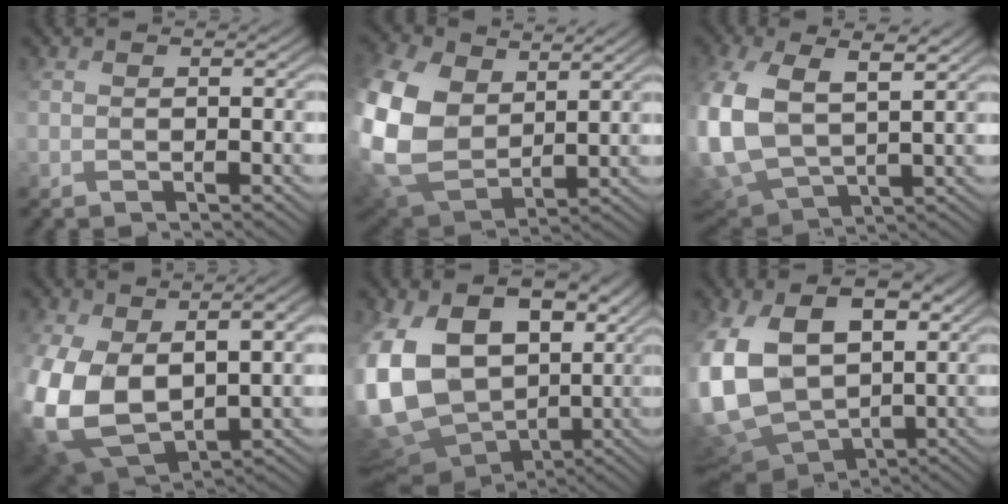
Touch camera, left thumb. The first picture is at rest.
{"total": 13.8, "force": [3.8, 10.0, 8.6], "torque": [-0.271, 0.015, 0.079]}
{"total": 12.9, "force": [3.1, 8.1, 9.6], "torque": [-0.273, -0.002, 0.066]}
{"total": 15.5, "force": [0.1, 10.2, 11.7], "torque": [-0.276, -0.034, 0.025]}
{"total": 17.6, "force": [2.9, 13.4, 11.1], "torque": [-0.262, -0.018, 0.078]}
{"total": 15.9, "force": [2.2, 11.8, 10.5], "torque": [-0.262, -0.031, 0.073]}